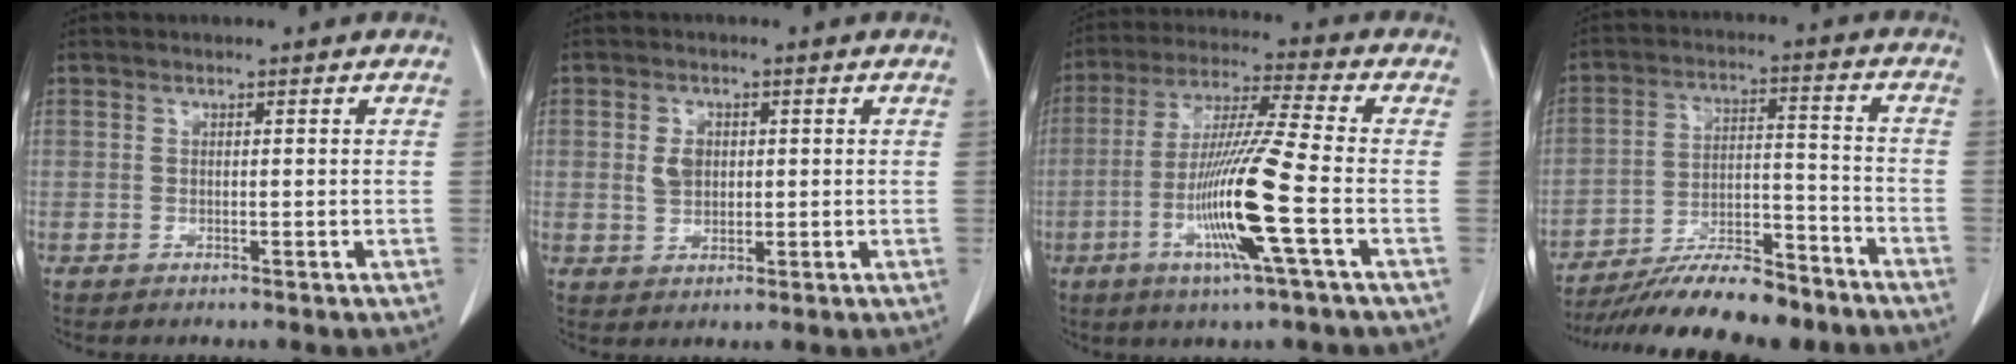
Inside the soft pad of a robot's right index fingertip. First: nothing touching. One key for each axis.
{"total": 3.3, "fx": 0.5, "fy": 2.5, "fz": 2.1, "tx": -0.042, "ty": 0.006, "tz": 0.013}
{"total": 13.5, "fx": -3.9, "fy": -1.0, "fz": 12.9, "tx": -0.256, "ty": -0.014, "tz": -0.080}
{"total": 15.4, "fx": -13.5, "fy": 2.9, "fz": 6.9, "tx": -0.119, "ty": 0.015, "tz": -0.223}